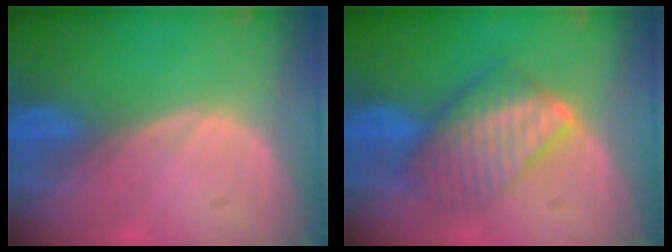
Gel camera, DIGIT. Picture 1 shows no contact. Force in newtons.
{"total": 7.7, "press": 7.7, "slide": 0.3}